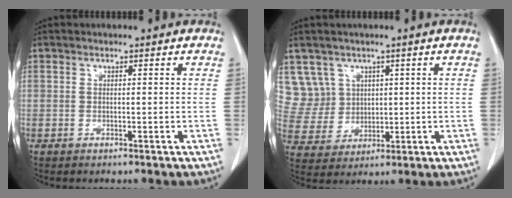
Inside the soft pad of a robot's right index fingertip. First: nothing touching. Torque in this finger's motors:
{"motor_torque": [-0.44, 0.43, -0.22, -0.05]}